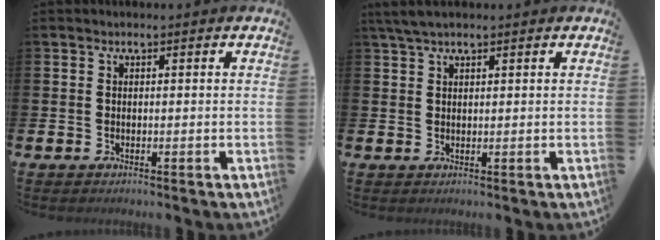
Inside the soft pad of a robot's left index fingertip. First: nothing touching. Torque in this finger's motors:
{"motor_torque": [0.01, -0.16, 0.41, 0.04]}